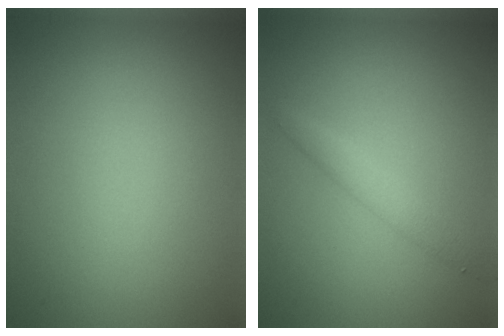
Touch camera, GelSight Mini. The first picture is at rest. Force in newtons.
{"total": 1.9, "press": 1.9, "slide": 0.1}